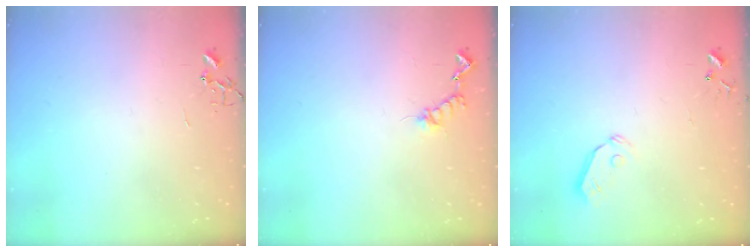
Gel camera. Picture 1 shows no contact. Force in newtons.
{"total": 8.7, "press": 8.6, "slide": 0.7}
{"total": 5.8, "press": 5.8, "slide": 0.5}